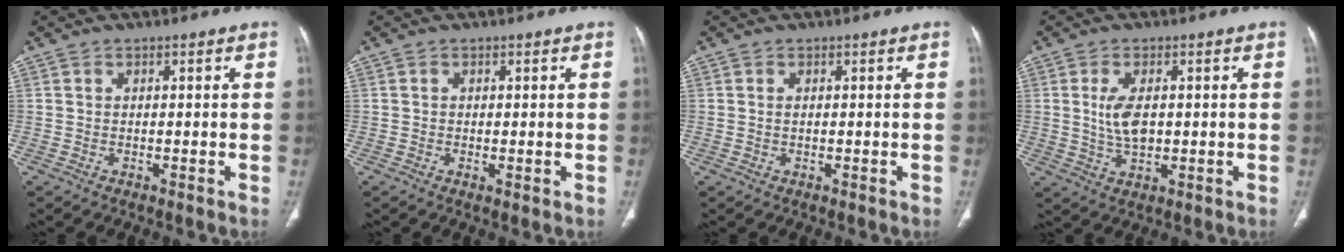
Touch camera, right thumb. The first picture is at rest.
{"total": 0.9, "force": [-0.2, 0.3, 0.8], "torque": [-0.017, -0.004, -0.003]}
{"total": 0.5, "force": [0.1, 0.2, 0.5], "torque": [-0.012, 0.000, 0.002]}
{"total": 5.8, "force": [0.6, 3.0, 4.9], "torque": [-0.098, -0.006, 0.015]}